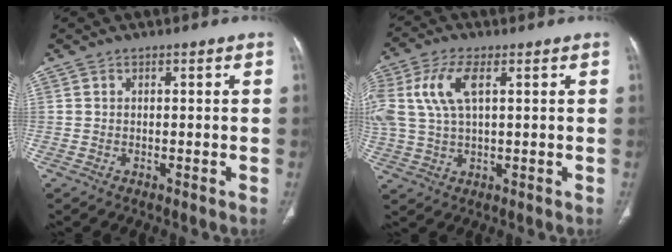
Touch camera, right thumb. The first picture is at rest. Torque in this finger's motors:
{"motor_torque": [0.22, 0.30, 1.64, 0.35, 0.27]}